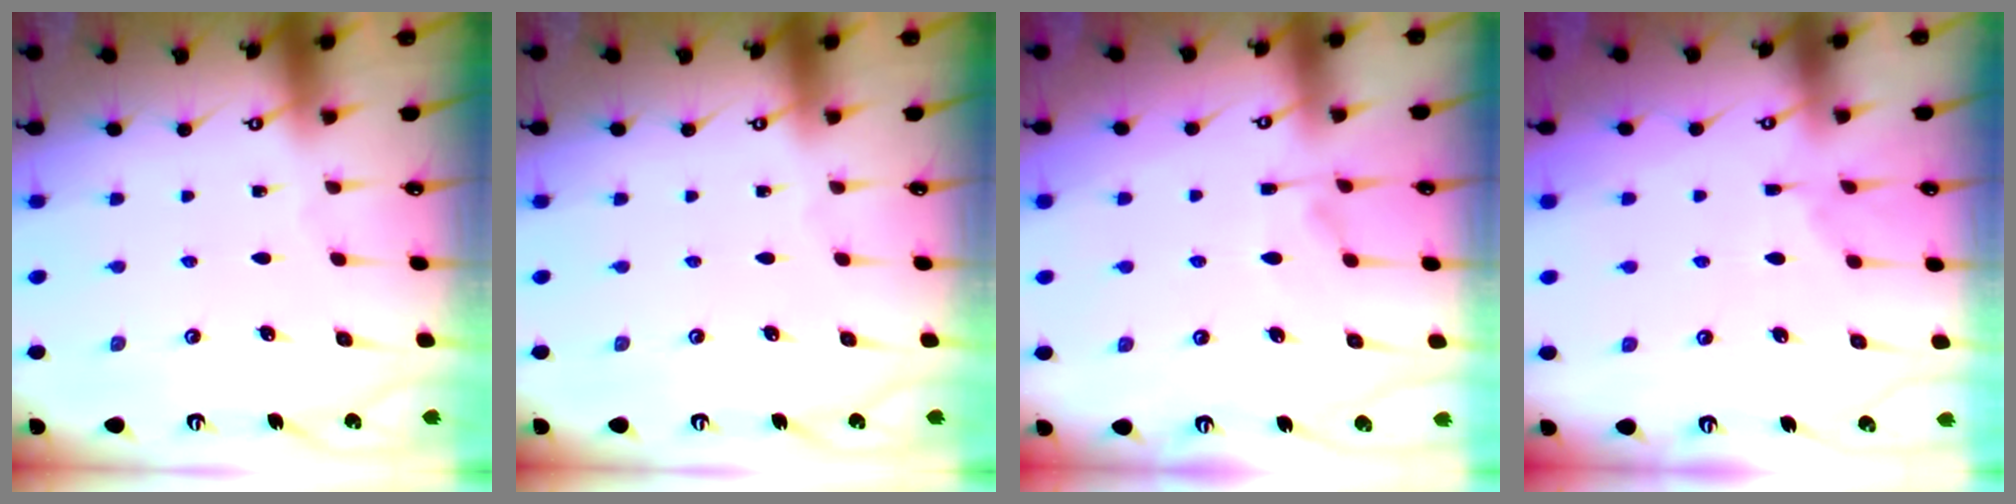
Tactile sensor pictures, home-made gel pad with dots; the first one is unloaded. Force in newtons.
{"total": 0.0}
{"total": 1.3, "press": 0.6, "slide": 1.1}
{"total": 1.6, "press": 0.8, "slide": 1.4}